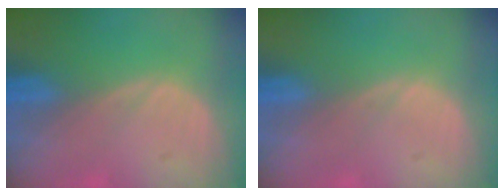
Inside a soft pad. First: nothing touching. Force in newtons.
{"total": 0.0}